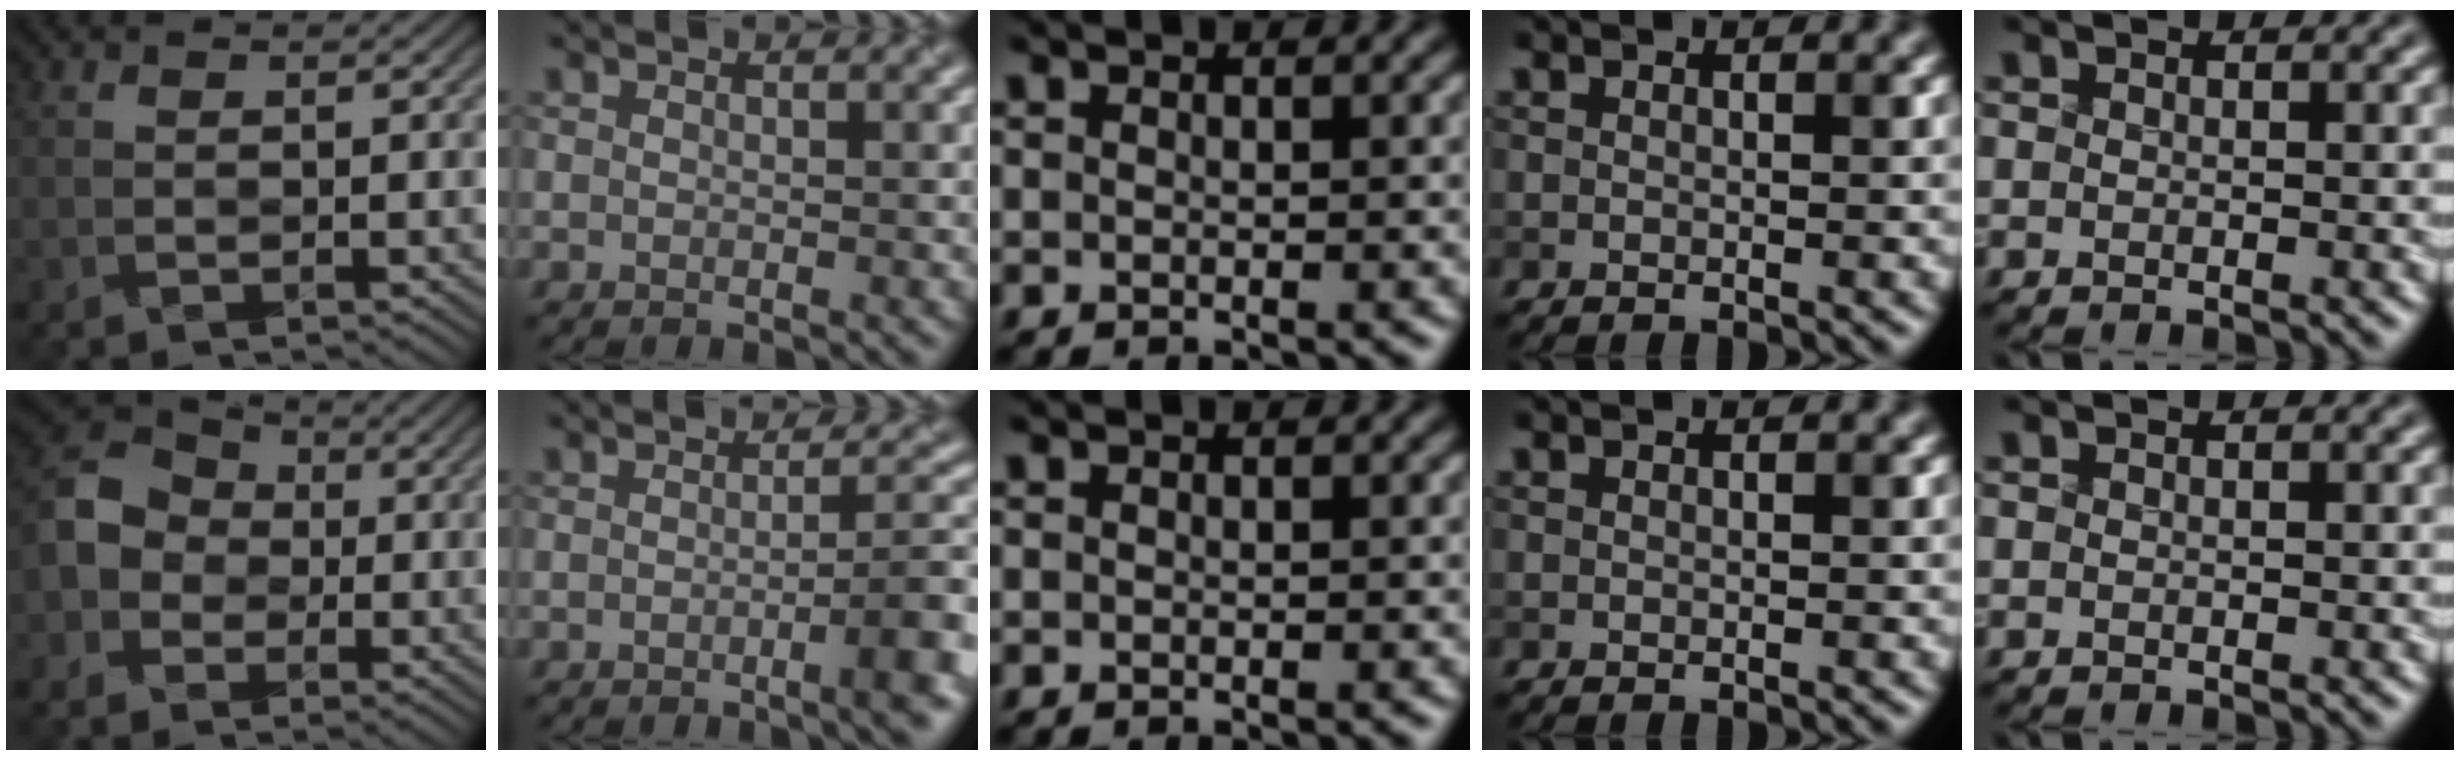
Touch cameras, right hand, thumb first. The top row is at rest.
{"thumb": {"total": 8.6, "force": [-1.4, 7.5, 3.9], "torque": [-0.105, 0.000, -0.046]}, "index": {"total": 4.5, "force": [-1.5, 0.6, 4.2], "torque": [-0.057, 0.006, -0.028]}}